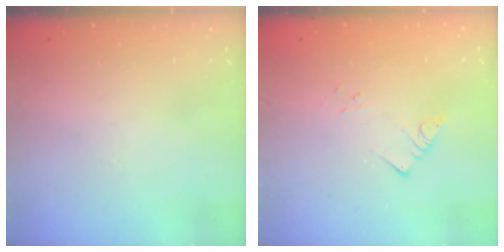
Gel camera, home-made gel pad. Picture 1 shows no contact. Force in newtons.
{"total": 2.9, "press": 2.9, "slide": 0.4}